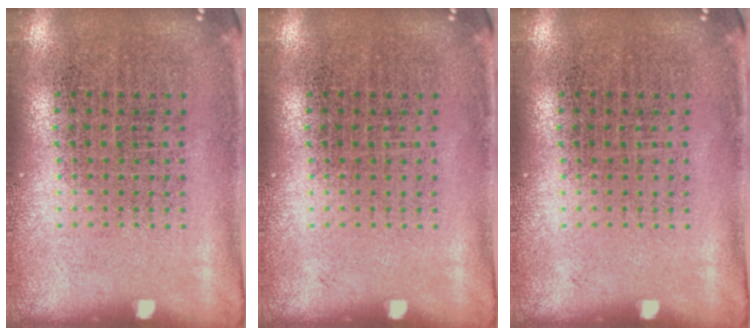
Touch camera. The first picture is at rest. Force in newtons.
{"total": 0.0}
{"total": 0.0}